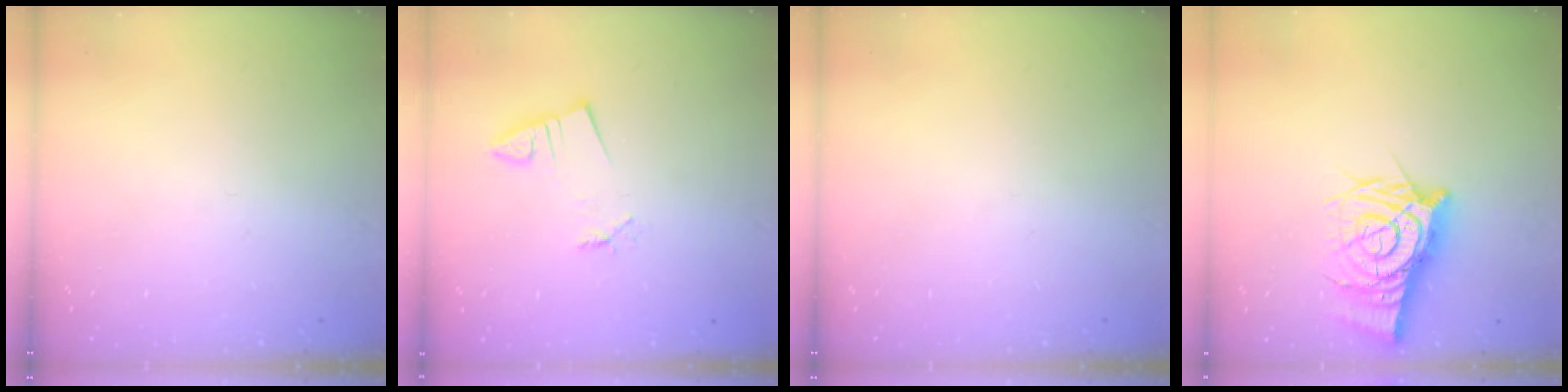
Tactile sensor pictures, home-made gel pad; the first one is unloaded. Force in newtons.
{"total": 1.4, "press": 1.4, "slide": 0.1}
{"total": 0.0}
{"total": 10.8, "press": 10.8, "slide": 1.1}